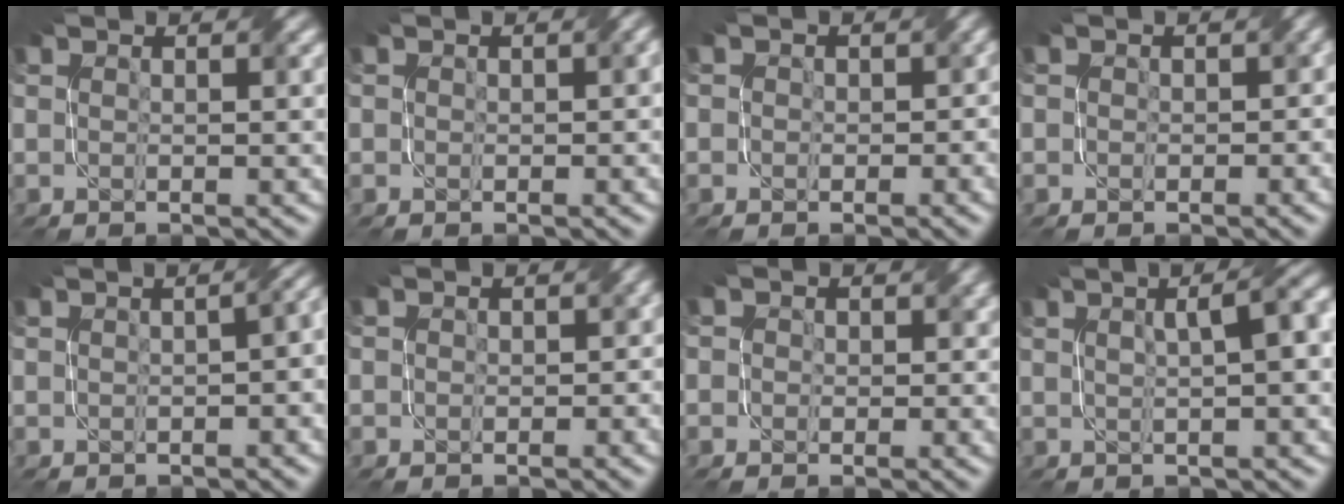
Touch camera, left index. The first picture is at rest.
{"total": 0.7, "force": [0.0, 0.6, 0.4], "torque": [-0.001, 0.003, 0.006]}
{"total": 2.4, "force": [0.2, 2.2, 0.9], "torque": [0.007, 0.007, -0.006]}
{"total": 1.8, "force": [0.0, 1.7, 0.7], "torque": [0.009, 0.000, 0.001]}
{"total": 4.8, "force": [-0.2, 2.4, 4.2], "torque": [-0.019, 0.007, 0.004]}
{"total": 1.9, "force": [0.0, 1.8, 0.7], "torque": [0.009, 0.001, 0.001]}
{"total": 2.7, "force": [0.5, 2.5, 0.8], "torque": [0.006, 0.011, -0.013]}
{"total": 5.3, "force": [1.3, 1.5, 4.9], "torque": [-0.044, 0.025, 0.018]}